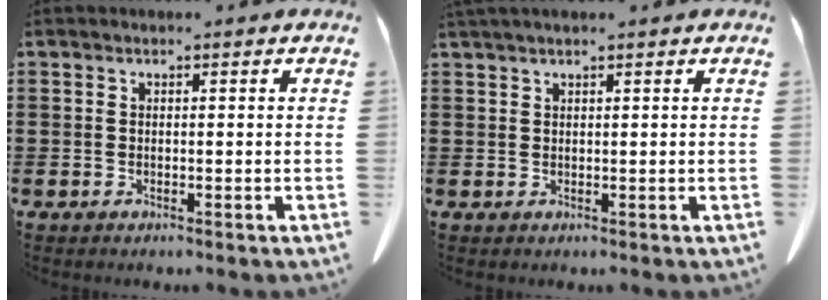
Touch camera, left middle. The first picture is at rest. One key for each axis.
{"total": 1.1, "fx": 0.9, "fy": 0.0, "fz": 0.6, "tx": -0.013, "ty": -0.002, "tz": 0.019}